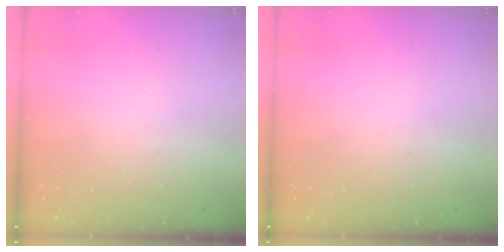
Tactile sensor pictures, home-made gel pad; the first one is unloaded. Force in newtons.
{"total": 0.0}